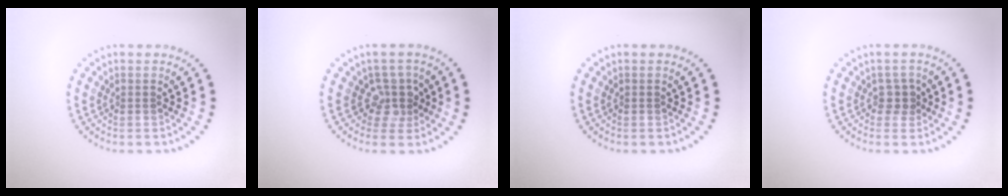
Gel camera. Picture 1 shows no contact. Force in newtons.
{"total": 2.5, "press": 1.8, "slide": 1.7}
{"total": 0.0}
{"total": 1.4, "press": 1.1, "slide": 0.8}